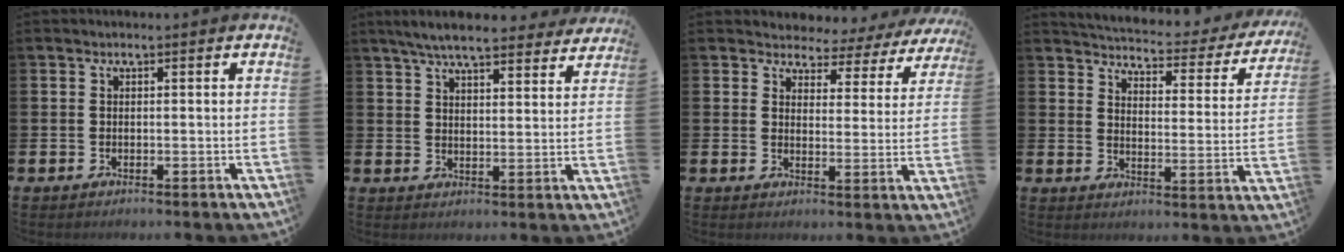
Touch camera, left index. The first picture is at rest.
{"total": 6.8, "force": [6.4, 0.9, 2.2], "torque": [-0.050, -0.031, 0.113]}
{"total": 3.0, "force": [2.6, 1.5, 0.0], "torque": [-0.018, -0.031, 0.038]}
{"total": 4.2, "force": [4.1, 0.8, 0.7], "torque": [-0.034, -0.038, 0.063]}